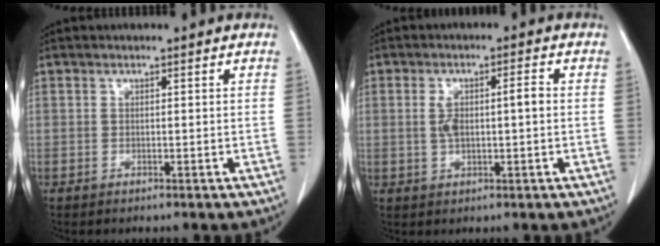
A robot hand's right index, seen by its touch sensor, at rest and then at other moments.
{"total": 4.9, "force": [0.2, 1.5, 4.7], "torque": [-0.097, 0.016, 0.007]}